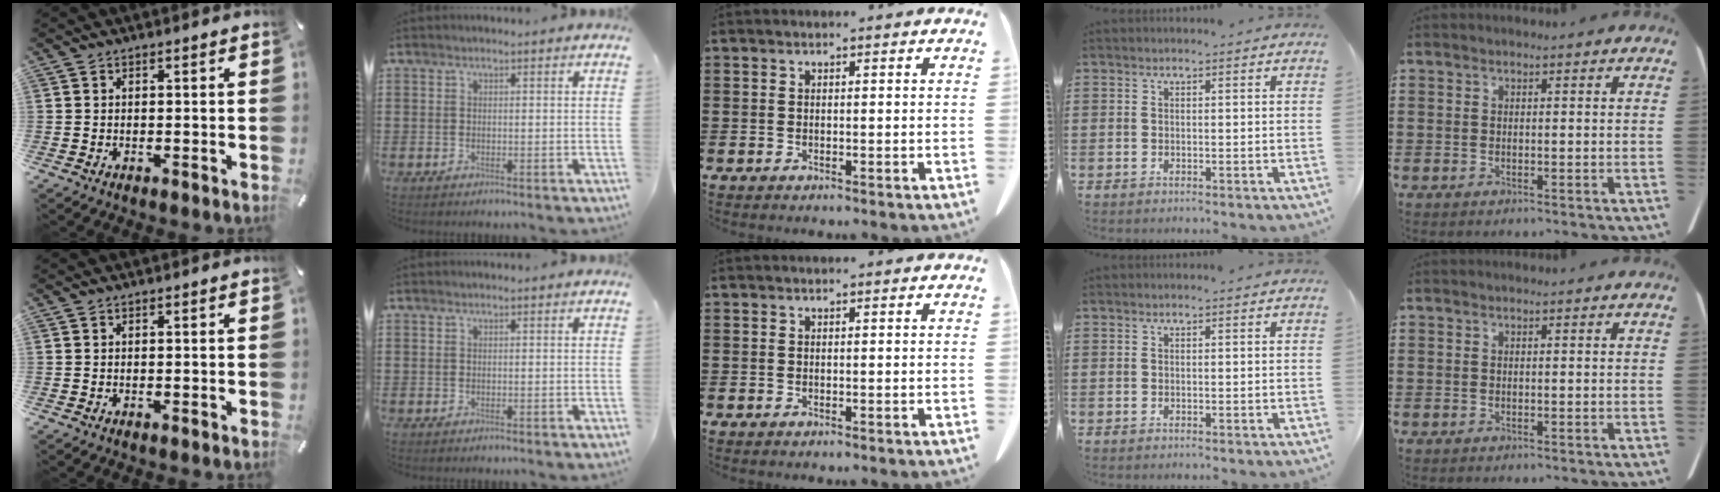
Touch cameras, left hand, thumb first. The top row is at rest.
{}